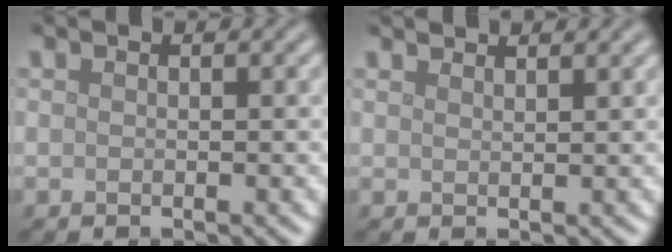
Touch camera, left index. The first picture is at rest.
{"total": 2.0, "force": [1.9, 0.2, 0.4], "torque": [-0.006, 0.002, 0.026]}